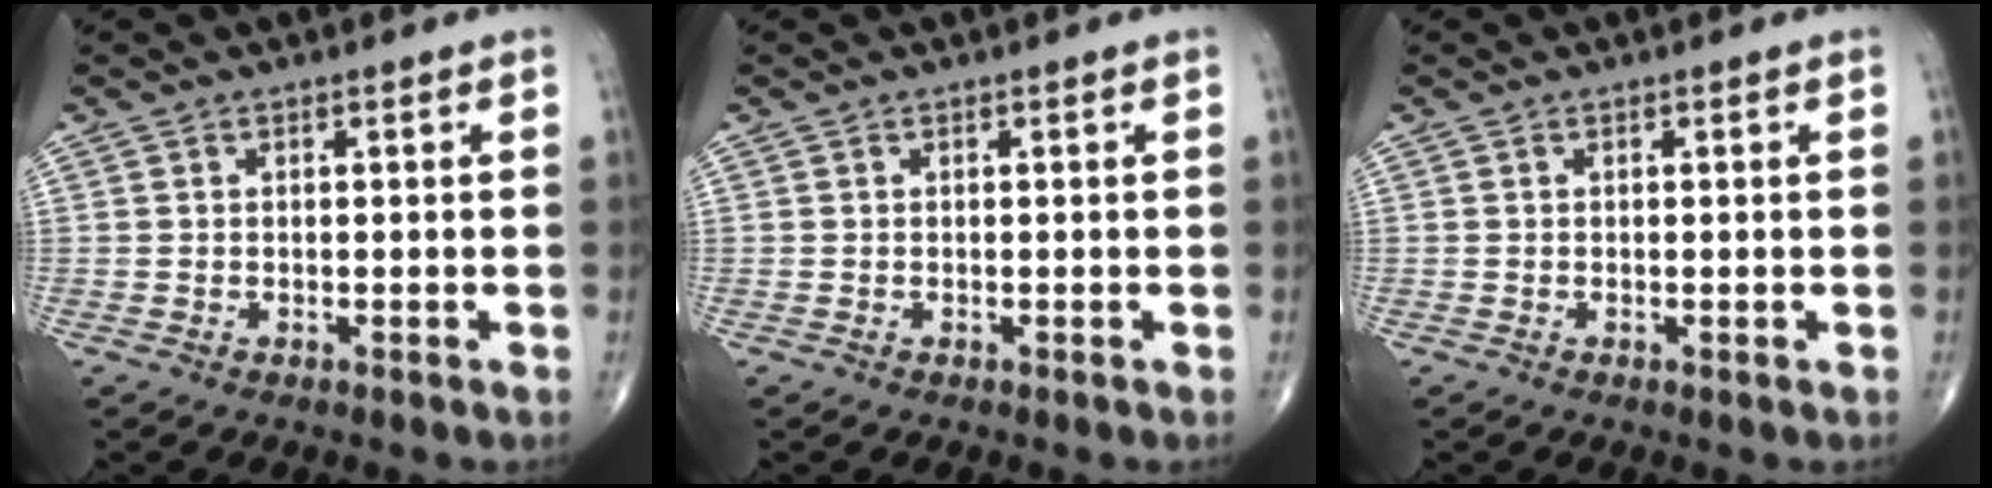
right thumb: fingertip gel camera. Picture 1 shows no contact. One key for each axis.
{"total": 0.0}
{"total": 0.0}